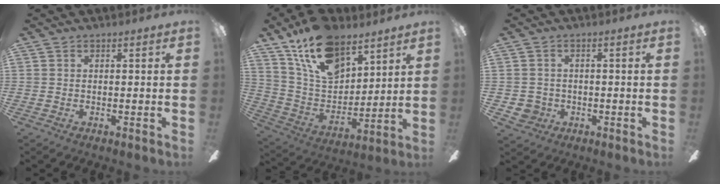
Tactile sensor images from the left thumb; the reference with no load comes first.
{"total": 18.1, "force": [12.3, 9.7, 9.1], "torque": [-0.173, -0.058, 0.229]}
{"total": 3.7, "force": [-0.6, 3.6, 0.6], "torque": [-0.022, 0.007, -0.010]}